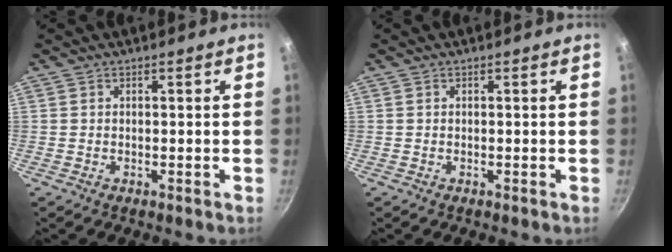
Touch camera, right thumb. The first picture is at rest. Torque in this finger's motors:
{"motor_torque": [-0.22, 0.16, 0.00, 0.00, 0.00]}